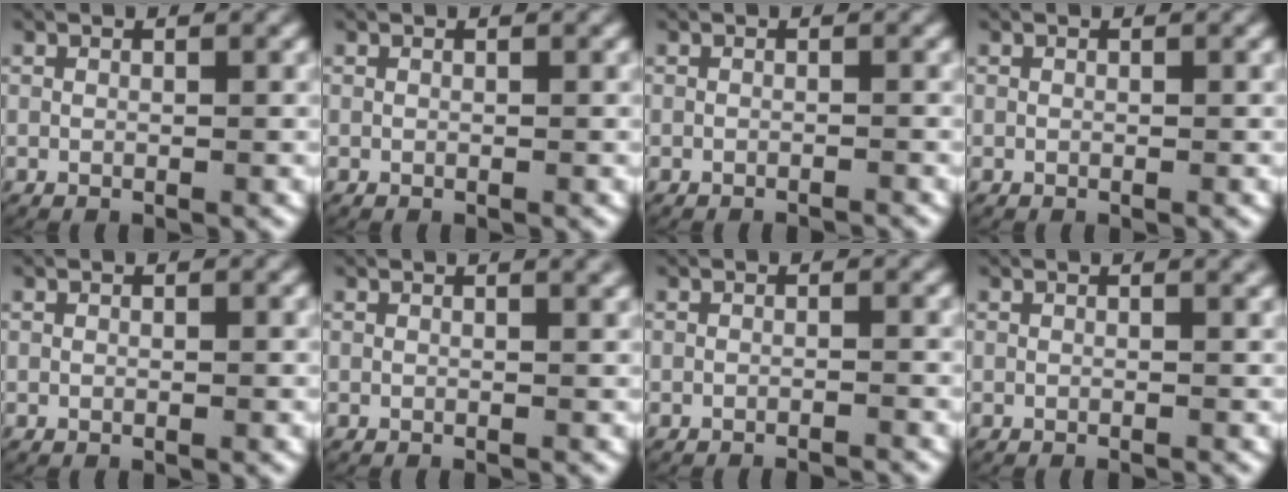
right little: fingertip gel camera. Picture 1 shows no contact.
{"total": 0.0}
{"total": 1.4, "force": [-1.4, 0.2, 0.2], "torque": [-0.001, 0.000, -0.023]}
{"total": 0.0}
{"total": 0.0}
{"total": 1.6, "force": [0.6, 0.3, 1.4], "torque": [-0.013, 0.010, 0.004]}
{"total": 2.4, "force": [-2.4, 0.4, 0.3], "torque": [0.000, -0.003, -0.038]}
{"total": 1.0, "force": [0.0, 0.2, 0.9], "torque": [-0.007, 0.008, -0.005]}